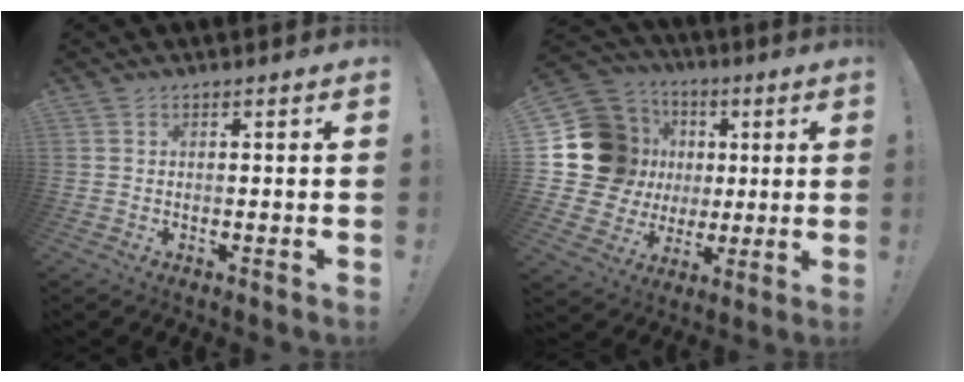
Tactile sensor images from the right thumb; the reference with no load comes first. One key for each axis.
{"total": 20.2, "fx": 2.9, "fy": 18.1, "fz": 8.4, "tx": -0.141, "ty": -0.008, "tz": 0.099}